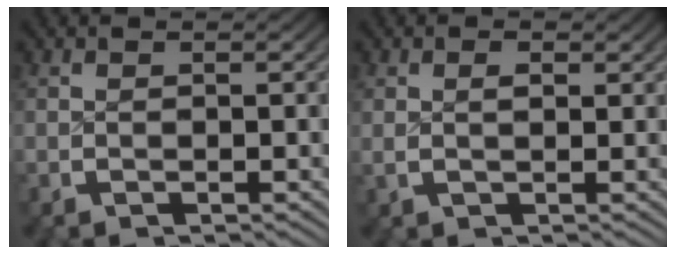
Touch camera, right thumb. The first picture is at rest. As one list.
[{"total": 1.0, "force": [0.6, 0.1, 0.8], "torque": [-0.011, 0.005, 0.008]}]